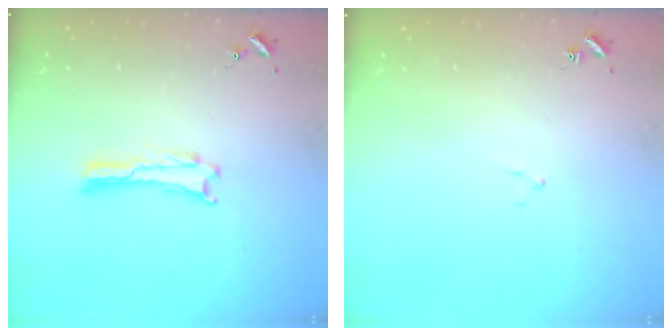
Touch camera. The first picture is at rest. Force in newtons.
{"total": 1.5, "press": 1.5, "slide": 0.2}